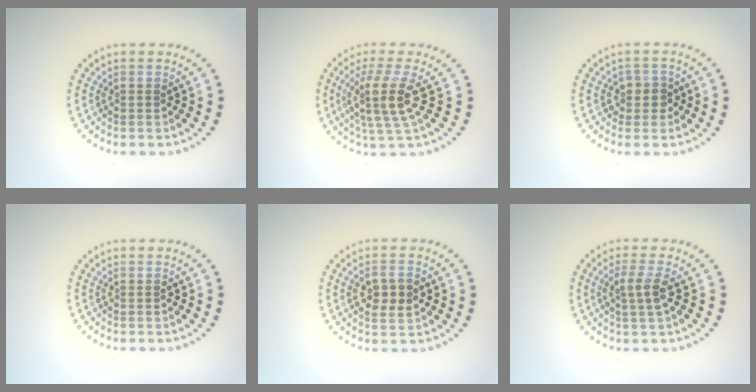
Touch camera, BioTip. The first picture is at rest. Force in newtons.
{"total": 4.0, "press": 3.1, "slide": 2.5}
{"total": 1.8, "press": 1.7, "slide": 0.8}
{"total": 0.0}
{"total": 3.0, "press": 3.0, "slide": 0.2}
{"total": 2.4, "press": 2.1, "slide": 1.0}